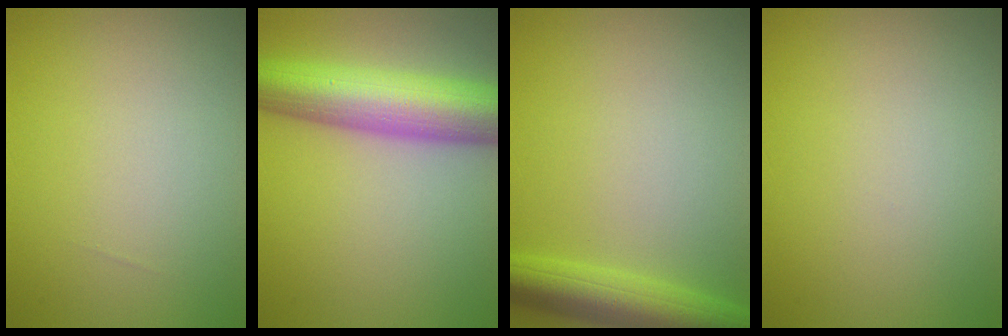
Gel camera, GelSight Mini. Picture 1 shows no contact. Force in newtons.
{"total": 9.3, "press": 9.3, "slide": 0.2}
{"total": 5.4, "press": 5.4, "slide": 0.3}
{"total": 0.0}